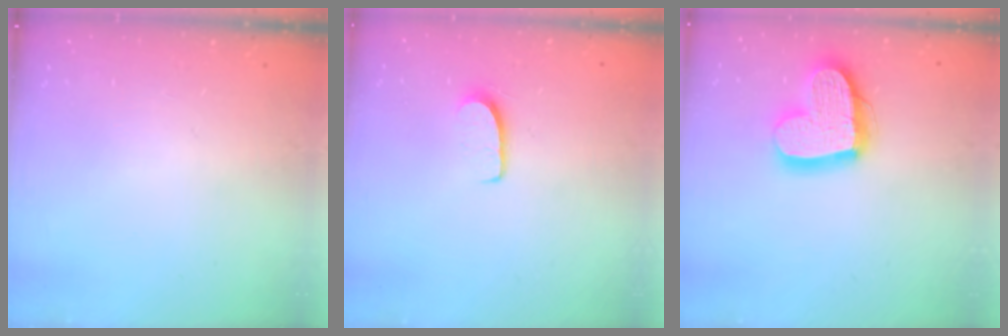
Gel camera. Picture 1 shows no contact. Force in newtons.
{"total": 5.8, "press": 5.8, "slide": 0.5}
{"total": 17.6, "press": 17.5, "slide": 1.9}